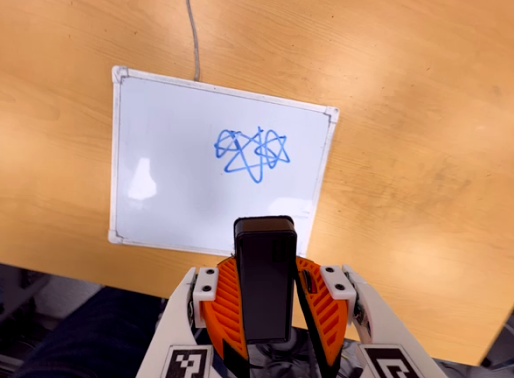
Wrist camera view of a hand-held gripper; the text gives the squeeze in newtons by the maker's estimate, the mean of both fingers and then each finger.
{"total": 6.5, "left": 6.5, "right": 6.4}